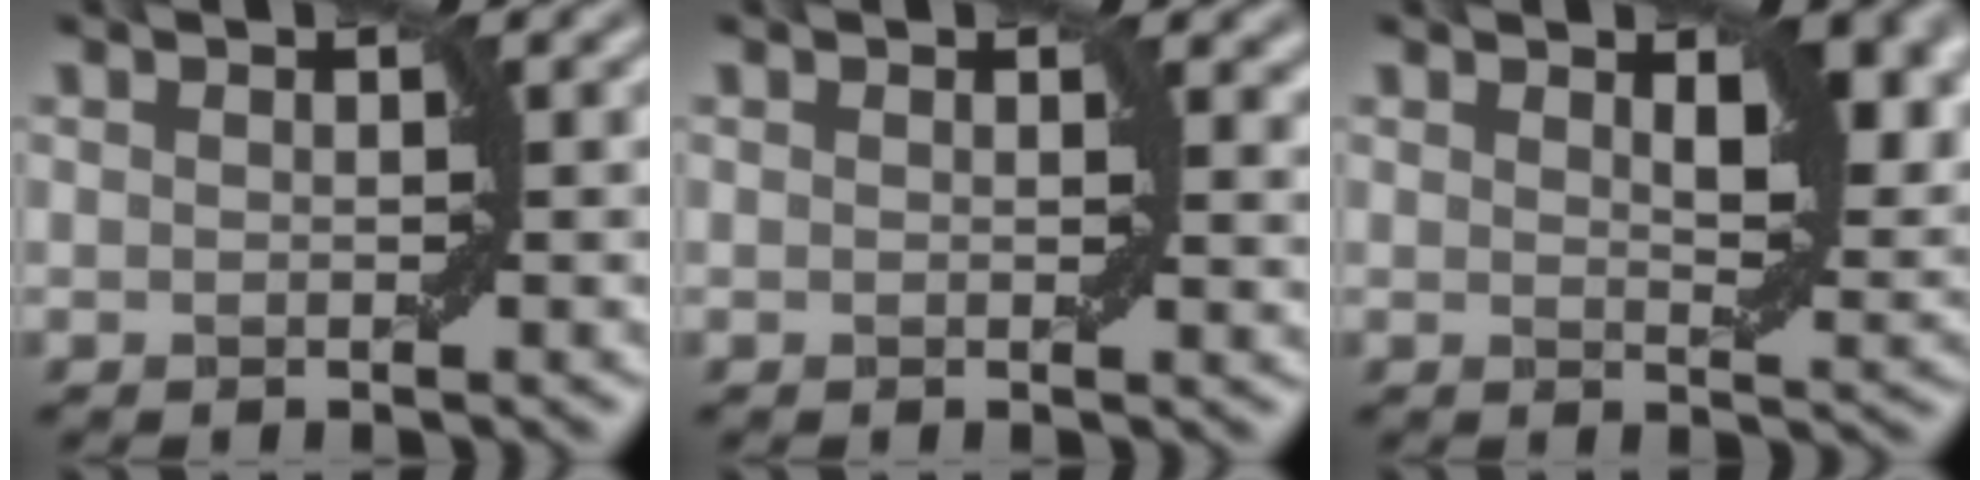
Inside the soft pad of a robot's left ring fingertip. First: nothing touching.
{"total": 1.5, "force": [0.8, 0.7, 1.1], "torque": [-0.006, -0.004, 0.014]}
{"total": 5.1, "force": [2.6, 2.0, 3.9], "torque": [-0.056, -0.004, 0.042]}